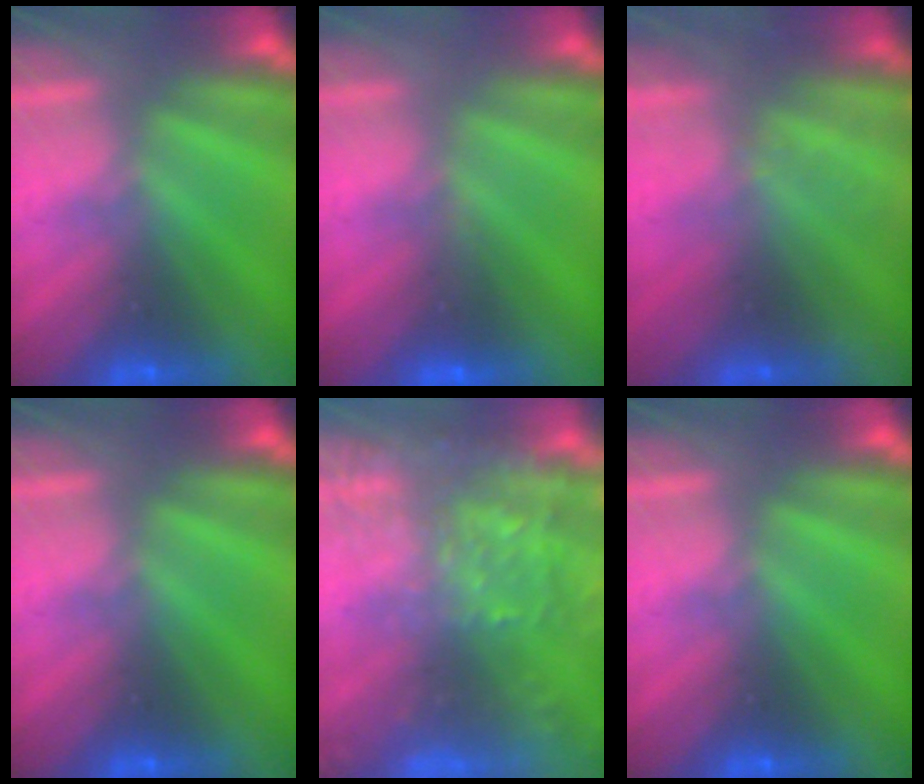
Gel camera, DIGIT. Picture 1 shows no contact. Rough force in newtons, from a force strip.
{"total": 3.0}
{"total": 2.2}
{"total": 0.0}
{"total": 7.6}
{"total": 0.0}